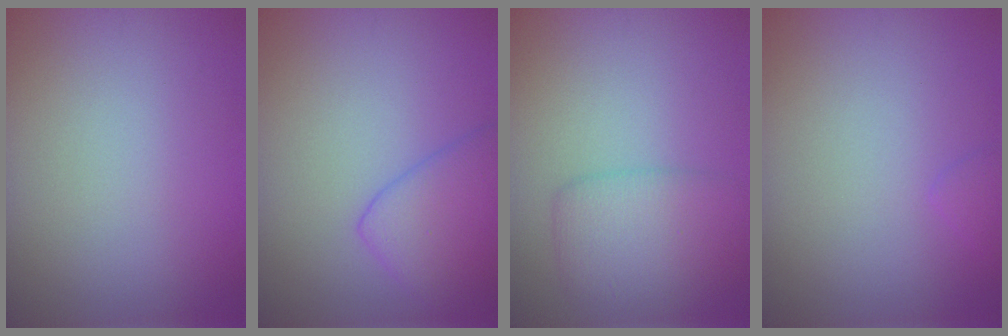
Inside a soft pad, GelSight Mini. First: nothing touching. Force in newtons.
{"total": 4.6, "press": 4.6, "slide": 0.2}
{"total": 3.7, "press": 3.7, "slide": 0.1}
{"total": 0.9, "press": 0.9, "slide": 0.1}